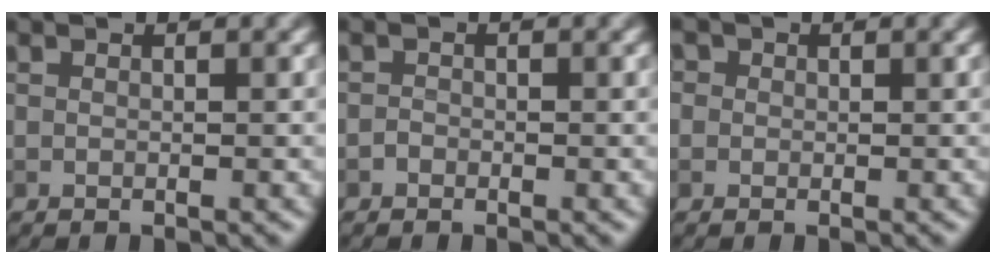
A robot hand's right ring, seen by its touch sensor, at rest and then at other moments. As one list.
[{"total": 0.6, "force": [-0.4, 0.4, 0.1], "torque": [0.001, 0.000, -0.009]}, {"total": 2.4, "force": [1.0, 2.0, 0.9], "torque": [0.000, 0.016, -0.004]}]